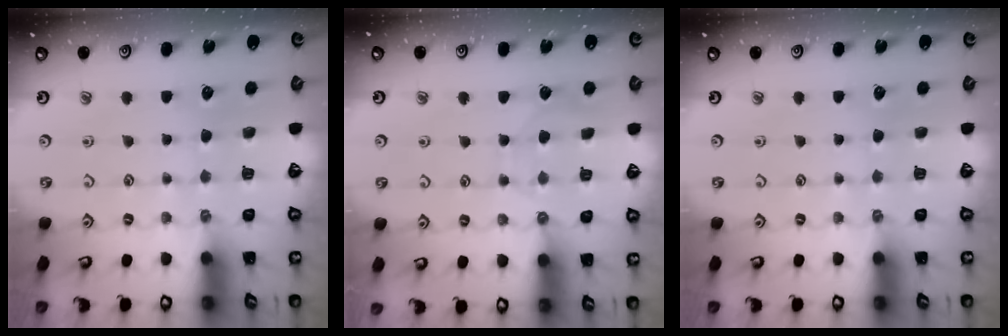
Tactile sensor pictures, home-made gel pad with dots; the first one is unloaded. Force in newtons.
{"total": 3.0, "press": 2.9, "slide": 0.4}
{"total": 0.0}